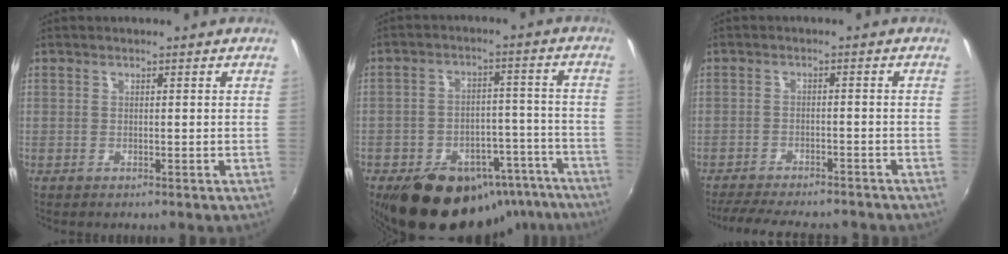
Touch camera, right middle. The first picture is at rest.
{"total": 24.1, "force": [-17.4, 12.9, 10.5], "torque": [-0.187, 0.039, -0.206]}
{"total": 13.4, "force": [-11.6, 3.2, 5.8], "torque": [-0.125, -0.022, -0.169]}